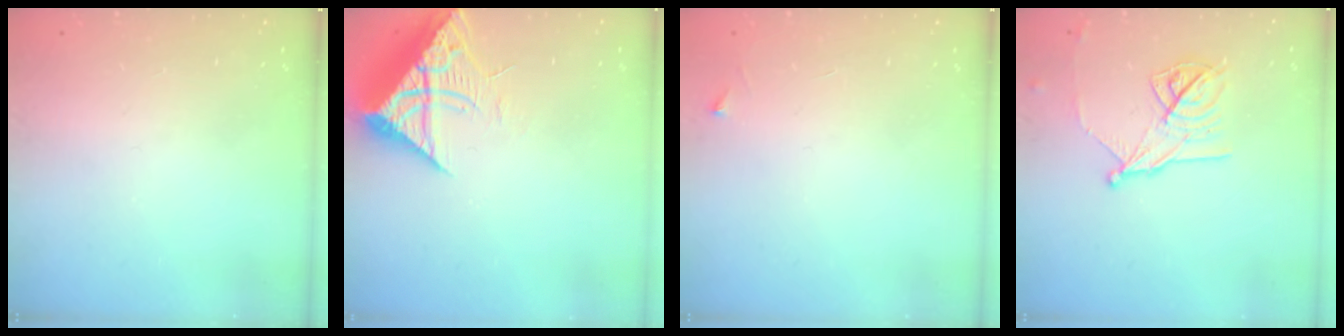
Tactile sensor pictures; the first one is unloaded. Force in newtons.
{"total": 11.8, "press": 11.7, "slide": 1.2}
{"total": 2.5, "press": 2.5, "slide": 0.3}
{"total": 12.9, "press": 12.9, "slide": 0.2}